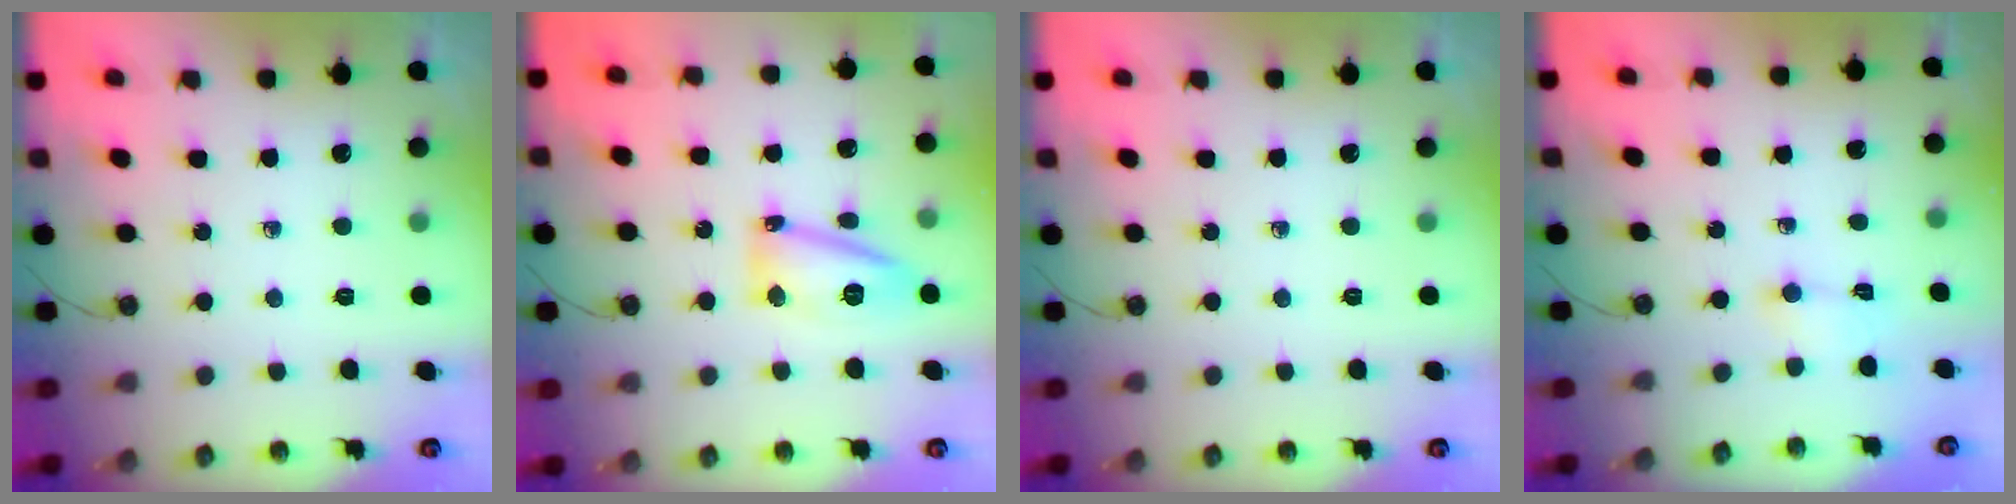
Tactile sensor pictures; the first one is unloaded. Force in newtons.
{"total": 13.3, "press": 13.3, "slide": 1.1}
{"total": 0.0}
{"total": 1.9, "press": 1.7, "slide": 0.7}